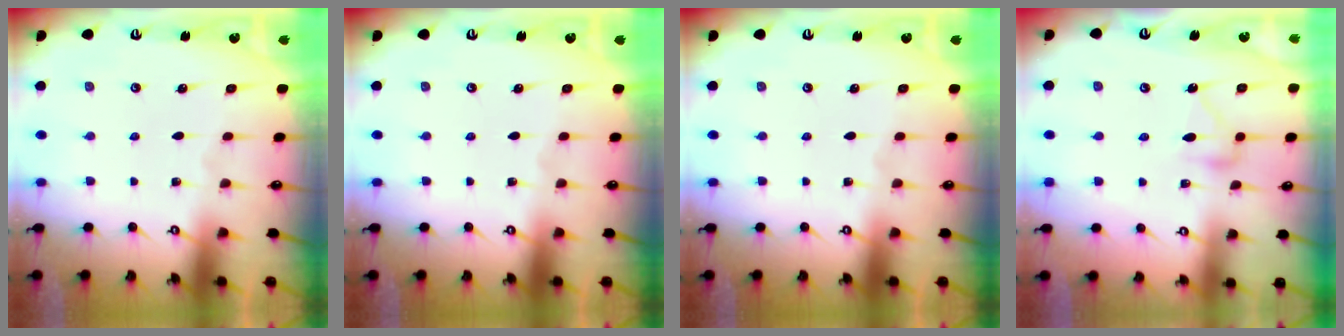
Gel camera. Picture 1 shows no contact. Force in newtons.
{"total": 0.0}
{"total": 0.0}
{"total": 11.5, "press": 11.4, "slide": 0.4}